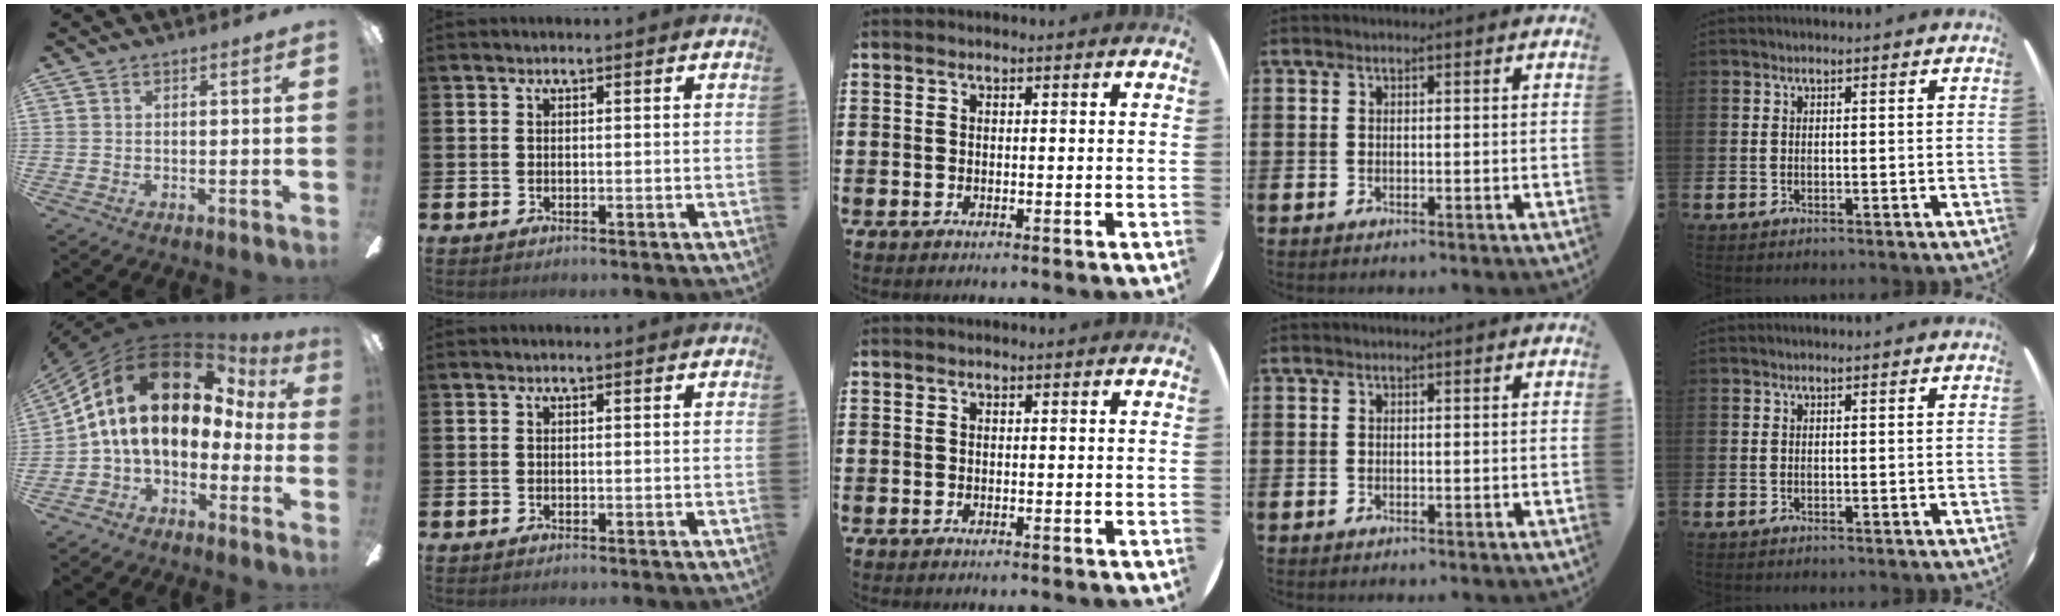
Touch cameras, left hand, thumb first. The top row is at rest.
{"thumb": {"total": 15.0, "force": [3.1, 9.5, 11.1], "torque": [-0.238, -0.023, 0.050]}}